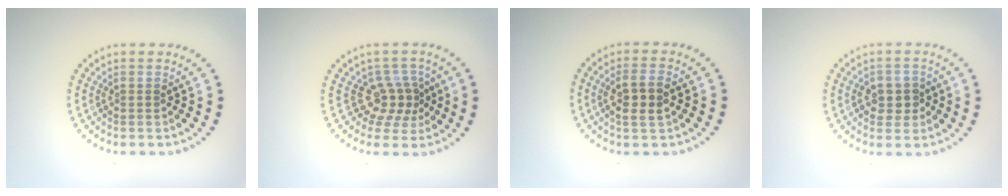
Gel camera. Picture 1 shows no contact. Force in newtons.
{"total": 2.9, "press": 2.2, "slide": 2.0}
{"total": 2.9, "press": 2.7, "slide": 0.9}
{"total": 1.9, "press": 1.8, "slide": 0.2}